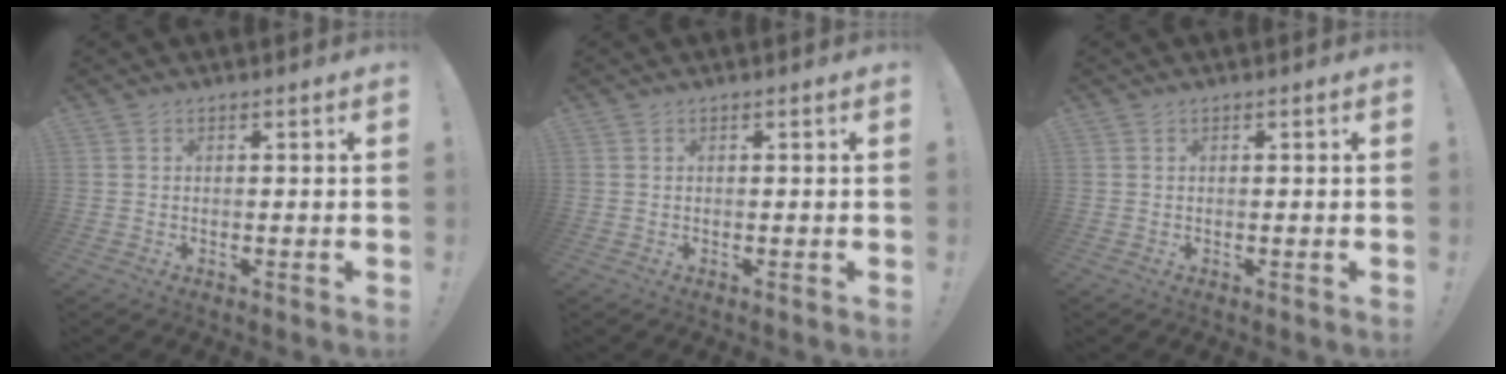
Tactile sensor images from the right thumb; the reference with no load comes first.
{"total": 0.0}
{"total": 0.0}